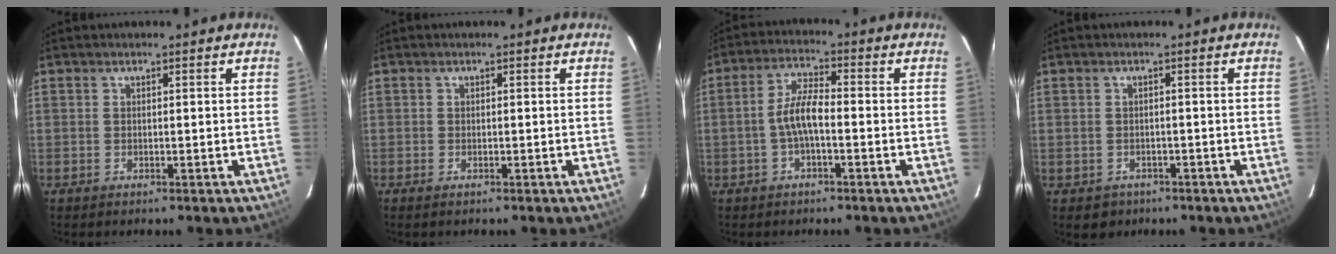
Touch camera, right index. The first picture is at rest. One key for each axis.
{"total": 0.7, "fx": -0.5, "fy": 0.3, "fz": 0.4, "tx": -0.007, "ty": -0.002, "tz": -0.009}
{"total": 5.5, "fx": -1.6, "fy": 1.5, "fz": 5.1, "tx": -0.106, "ty": 0.013, "tz": -0.030}
{"total": 3.0, "fx": -1.4, "fy": 2.6, "fz": 0.4, "tx": -0.012, "ty": 0.003, "tz": -0.014}